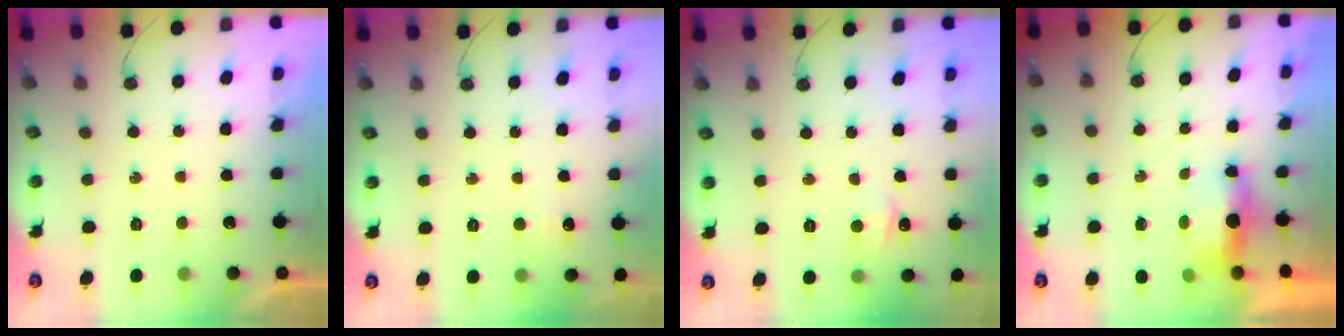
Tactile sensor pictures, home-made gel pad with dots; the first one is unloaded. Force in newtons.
{"total": 3.8, "press": 3.7, "slide": 0.5}
{"total": 1.6, "press": 1.5, "slide": 0.2}
{"total": 5.1, "press": 4.9, "slide": 1.2}